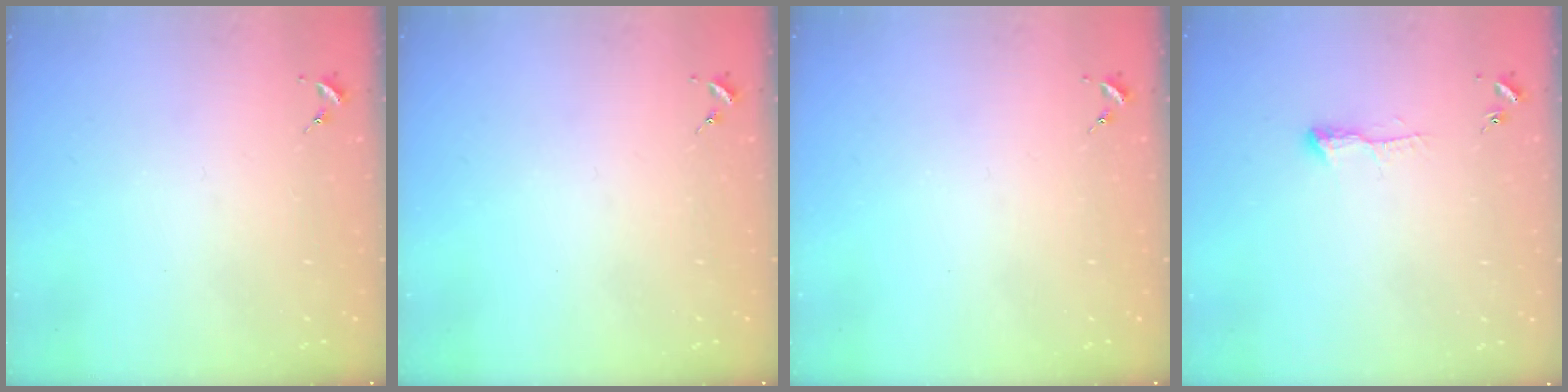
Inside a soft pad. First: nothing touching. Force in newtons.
{"total": 0.0}
{"total": 0.0}
{"total": 6.8, "press": 6.8, "slide": 0.8}